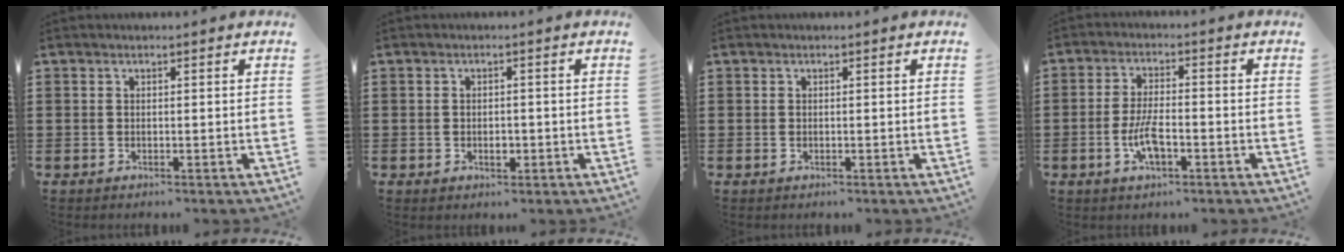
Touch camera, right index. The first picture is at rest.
{"total": 1.8, "force": [-0.4, 1.0, 1.4], "torque": [-0.028, -0.001, -0.008]}
{"total": 0.0}
{"total": 5.8, "force": [-1.9, 1.9, 5.1], "torque": [-0.115, -0.006, -0.039]}